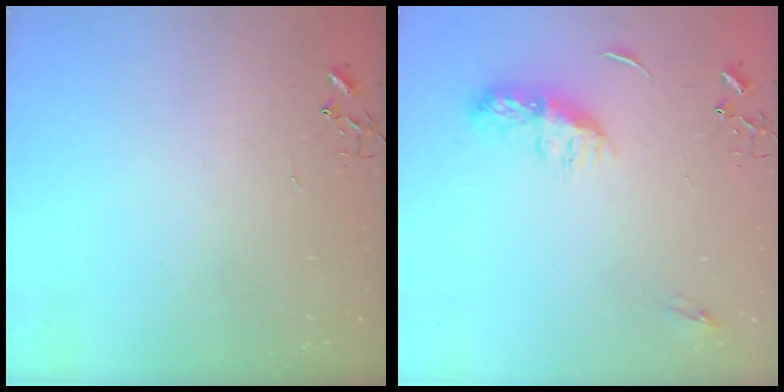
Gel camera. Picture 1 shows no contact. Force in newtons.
{"total": 8.3, "press": 8.3, "slide": 0.4}